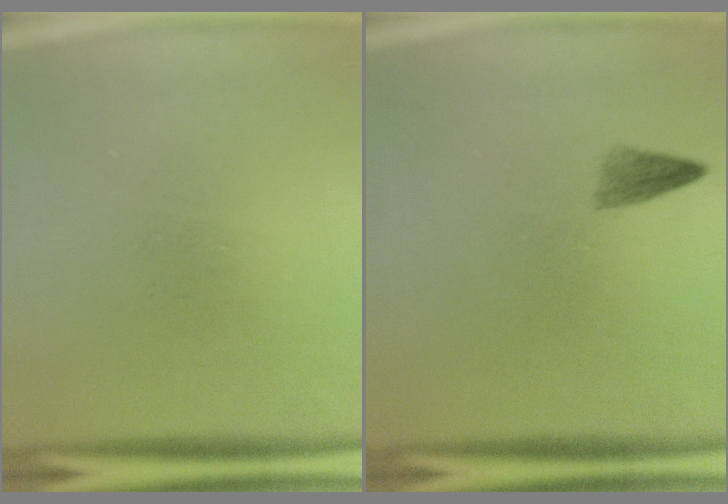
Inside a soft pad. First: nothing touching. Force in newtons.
{"total": 1.7}